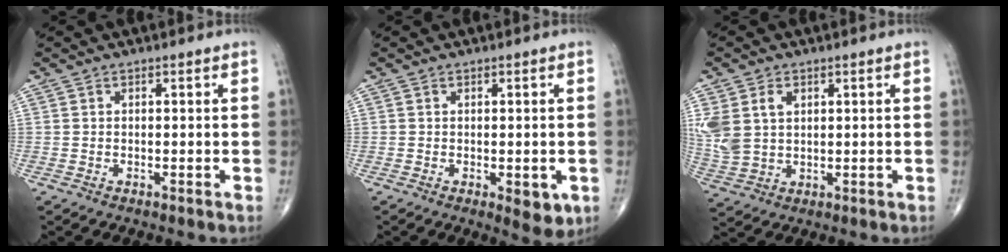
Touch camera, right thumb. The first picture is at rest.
{"total": 4.8, "force": [-1.3, 2.1, 4.1], "torque": [-0.038, -0.008, -0.011]}
{"total": 8.7, "force": [2.6, 6.0, 5.8], "torque": [-0.124, 0.001, 0.064]}